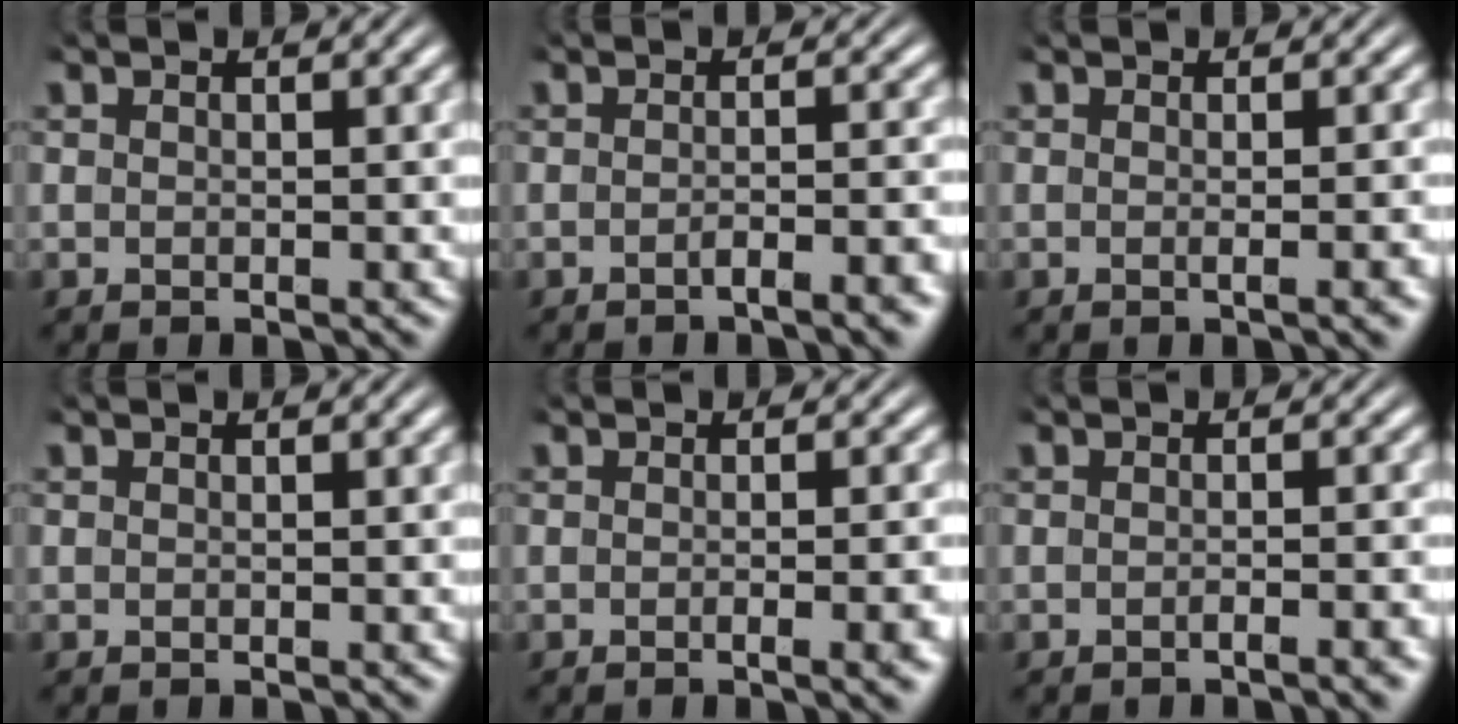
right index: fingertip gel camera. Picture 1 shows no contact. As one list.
[{"total": 1.8, "force": [-1.5, 0.0, 1.1], "torque": [-0.010, 0.009, -0.034]}, {"total": 1.0, "force": [-0.4, -0.3, 0.9], "torque": [-0.009, 0.007, -0.013]}, {"total": 0.0}, {"total": 1.6, "force": [-0.8, -0.2, 1.4], "torque": [-0.015, 0.011, -0.020]}, {"total": 1.1, "force": [-0.9, -0.1, 0.7], "torque": [-0.008, 0.009, -0.023]}]